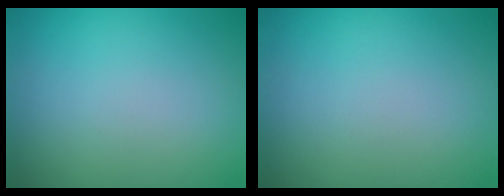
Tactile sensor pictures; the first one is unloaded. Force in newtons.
{"total": 0.0}